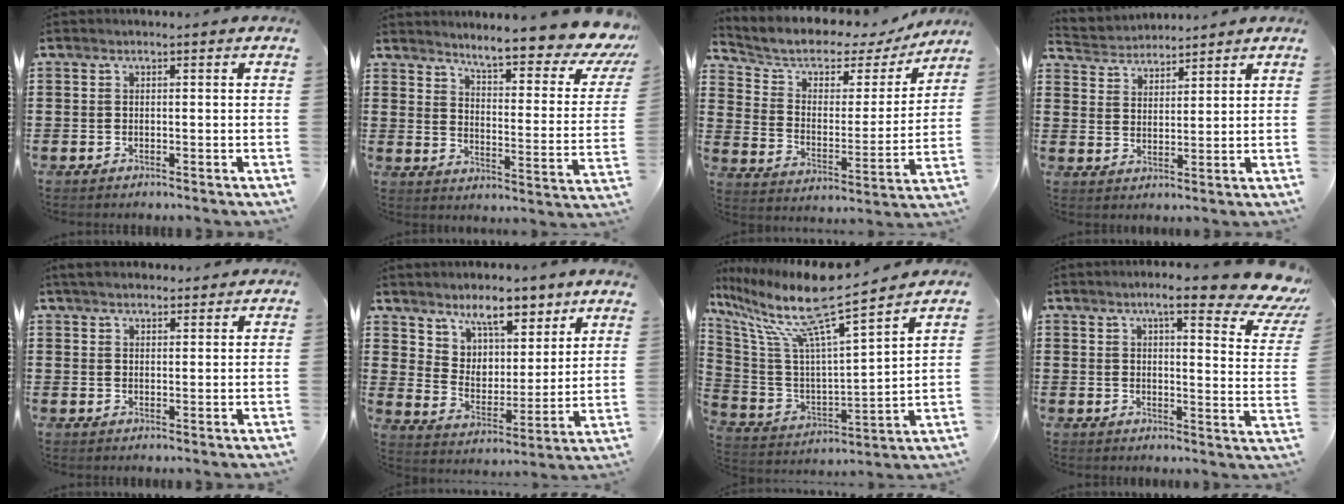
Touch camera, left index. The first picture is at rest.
{"total": 7.1, "force": [6.0, -0.3, 3.8], "torque": [-0.083, -0.050, 0.093]}
{"total": 5.3, "force": [4.3, 2.6, 1.8], "torque": [-0.064, -0.030, 0.069]}
{"total": 3.4, "force": [3.3, 0.7, -0.5], "torque": [-0.007, -0.012, 0.060]}
{"total": 3.2, "force": [3.0, 0.8, 0.8], "torque": [-0.023, 0.002, 0.056]}
{"total": 6.8, "force": [6.3, 2.4, 0.7], "torque": [-0.044, -0.044, 0.114]}
{"total": 12.8, "force": [9.8, 0.8, 8.2], "torque": [-0.184, -0.069, 0.158]}
{"total": 9.7, "force": [7.0, 1.5, 6.6], "torque": [-0.107, -0.031, 0.111]}